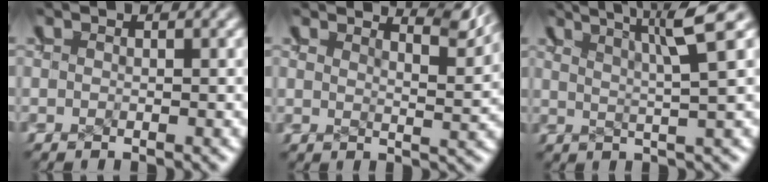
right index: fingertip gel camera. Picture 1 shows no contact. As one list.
[{"total": 4.4, "force": [3.9, -0.4, 2.0], "torque": [-0.014, 0.003, 0.064]}, {"total": 4.7, "force": [3.5, -0.6, 3.1], "torque": [-0.014, 0.017, 0.055]}]